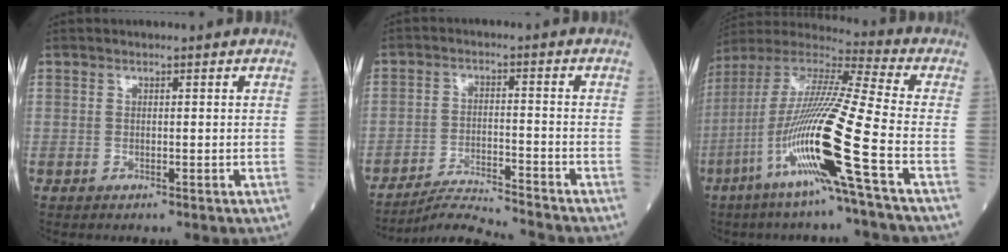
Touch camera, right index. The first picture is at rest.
{"total": 8.4, "force": [-8.2, -1.4, 1.3], "torque": [-0.018, -0.013, -0.145]}
{"total": 19.4, "force": [-7.2, -1.3, 18.0], "torque": [-0.372, -0.025, -0.150]}